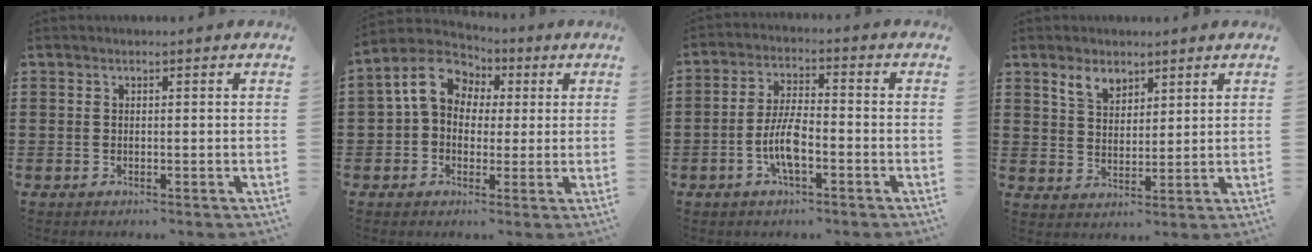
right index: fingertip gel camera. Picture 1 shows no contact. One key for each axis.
{"total": 8.6, "fx": 2.4, "fy": 7.0, "fz": 4.4, "tx": -0.114, "ty": 0.012, "tz": 0.040}
{"total": 6.6, "fx": -2.0, "fy": 2.1, "fz": 5.9, "tx": -0.133, "ty": -0.007, "tz": -0.043}
{"total": 4.4, "fx": 3.2, "fy": 2.5, "fz": 1.7, "tx": -0.037, "ty": 0.006, "tz": 0.059}